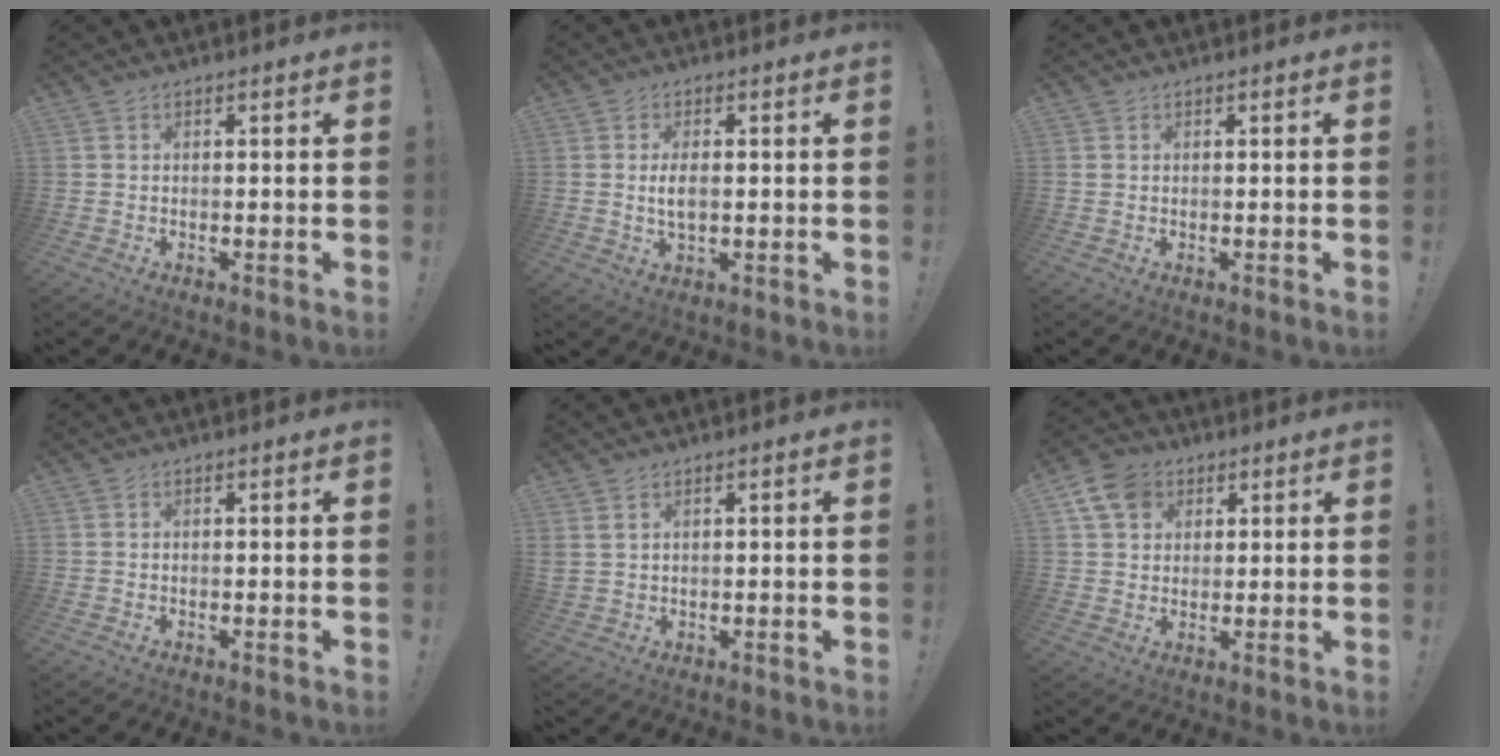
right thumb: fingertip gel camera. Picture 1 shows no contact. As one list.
[{"total": 4.0, "force": [0.1, 1.9, 3.5], "torque": [-0.065, -0.008, -0.005]}, {"total": 0.5, "force": [0.2, 0.4, 0.3], "torque": [-0.013, 0.003, 0.006]}, {"total": 0.0}, {"total": 2.5, "force": [1.6, 1.1, 1.6], "torque": [-0.033, -0.003, 0.030]}, {"total": 8.9, "force": [4.2, 6.9, 3.7], "torque": [-0.058, -0.012, 0.084]}]